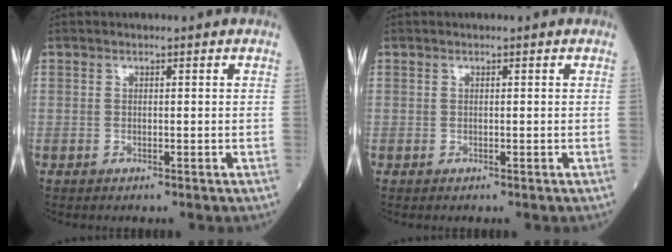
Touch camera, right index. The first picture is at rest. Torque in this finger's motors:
{"motor_torque": [0.00, 0.00, 0.00, 0.00]}